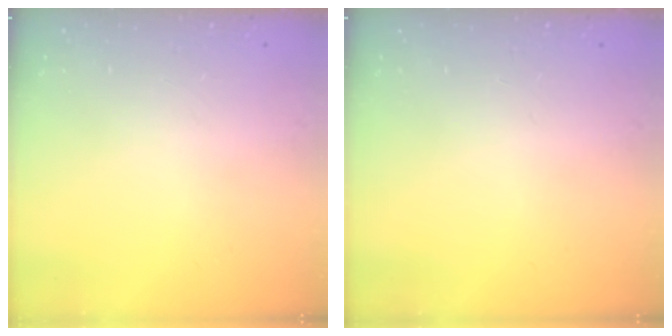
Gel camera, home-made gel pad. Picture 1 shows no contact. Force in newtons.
{"total": 0.0}